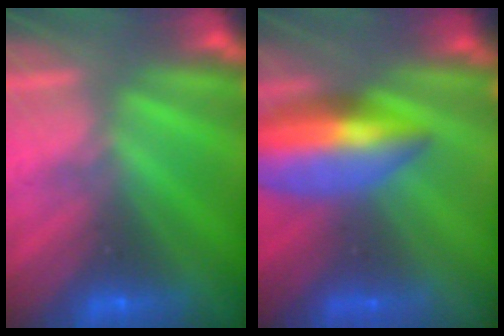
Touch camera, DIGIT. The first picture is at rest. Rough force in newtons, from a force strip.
{"total": 5.8}